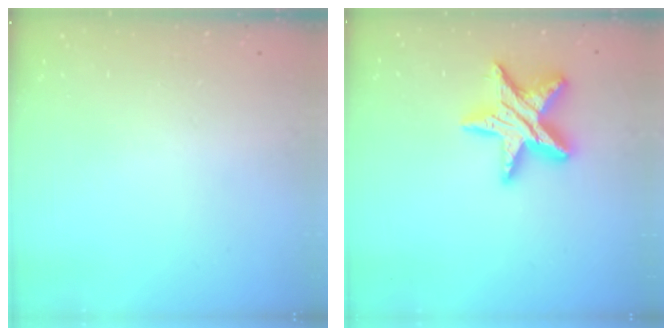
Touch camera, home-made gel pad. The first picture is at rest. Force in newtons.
{"total": 15.3, "press": 15.2, "slide": 1.3}